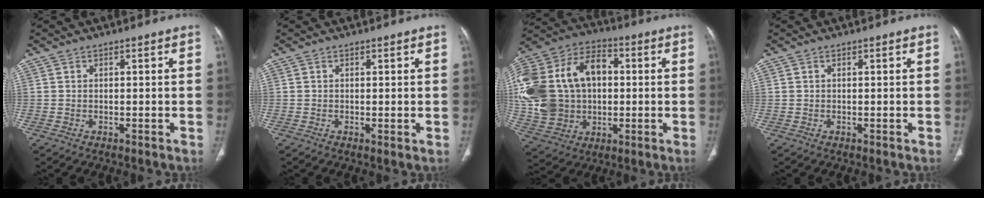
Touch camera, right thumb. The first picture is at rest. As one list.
[{"total": 0.6, "force": [0.0, 0.2, 0.6], "torque": [-0.015, -0.004, 0.000]}, {"total": 28.1, "force": [2.2, 20.6, 18.9], "torque": [-0.412, 0.041, 0.053]}, {"total": 0.0}]